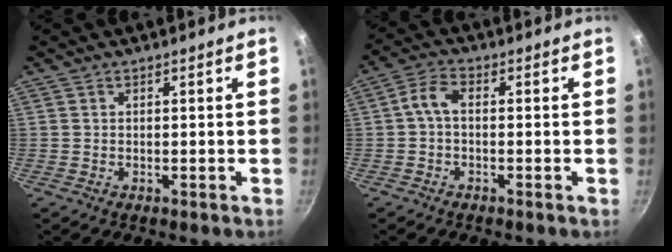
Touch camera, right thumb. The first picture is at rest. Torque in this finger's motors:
{"motor_torque": [0.08, 0.08, 0.08, -0.06, 0.10]}